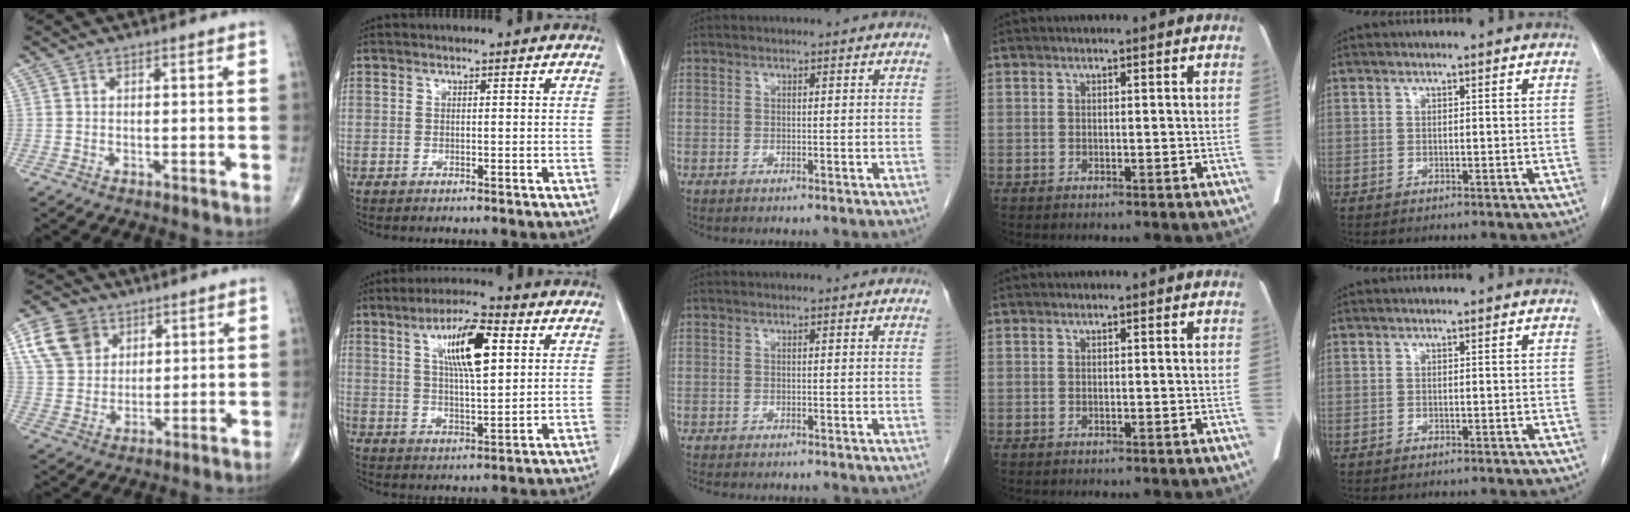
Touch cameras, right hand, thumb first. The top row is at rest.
{"thumb": {"total": 10.9, "force": [4.9, 8.3, 5.0], "torque": [-0.074, -0.008, 0.097]}, "index": {"total": 10.4, "force": [3.6, 2.2, 9.5], "torque": [-0.167, 0.009, 0.063]}, "middle": {"total": 5.5, "force": [-4.8, 1.5, 2.2], "torque": [-0.031, -0.008, -0.064]}}